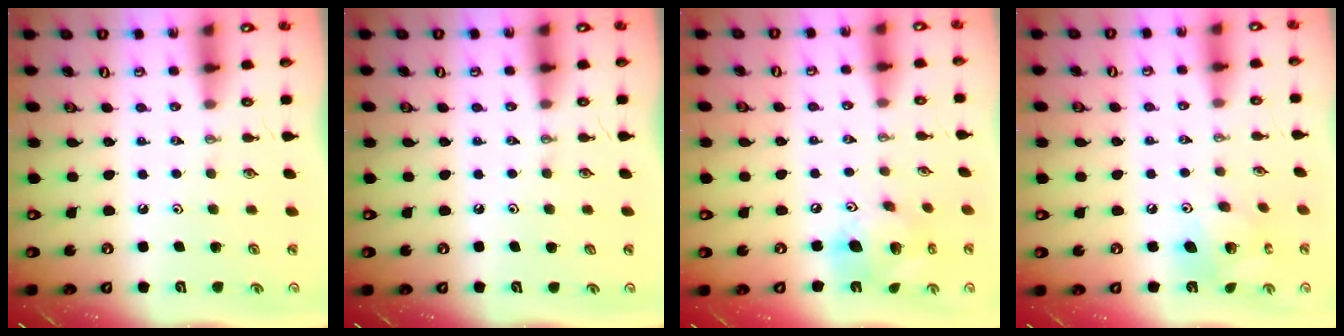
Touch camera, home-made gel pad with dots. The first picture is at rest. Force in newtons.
{"total": 1.4, "press": 0.2, "slide": 1.4}
{"total": 15.5, "press": 15.3, "slide": 2.9}
{"total": 10.5, "press": 10.5, "slide": 0.5}